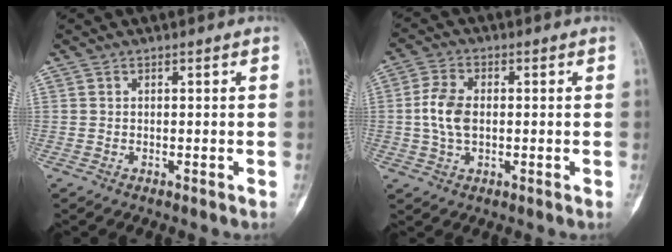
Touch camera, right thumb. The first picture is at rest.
{"total": 7.0, "force": [0.0, 4.4, 5.5], "torque": [-0.115, 0.009, -0.004]}